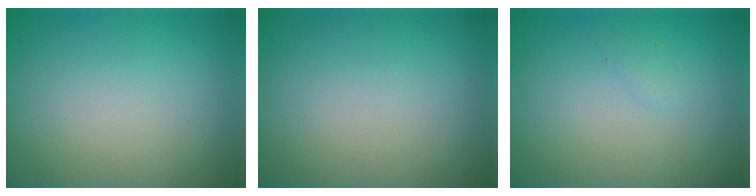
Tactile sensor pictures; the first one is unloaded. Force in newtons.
{"total": 0.0}
{"total": 0.5, "press": 0.5, "slide": 0.1}